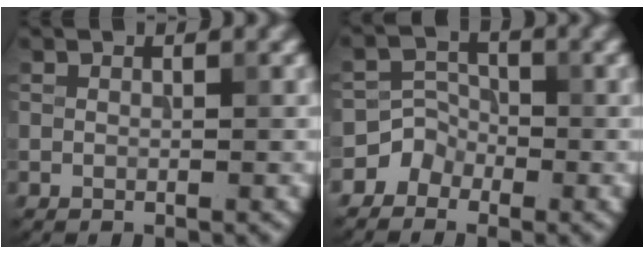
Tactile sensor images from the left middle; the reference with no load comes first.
{"total": 3.1, "force": [-2.0, 2.3, 0.1], "torque": [0.032, 0.014, -0.045]}